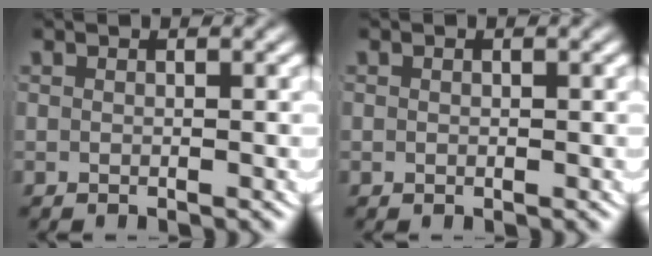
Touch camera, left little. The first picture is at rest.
{"total": 0.0}